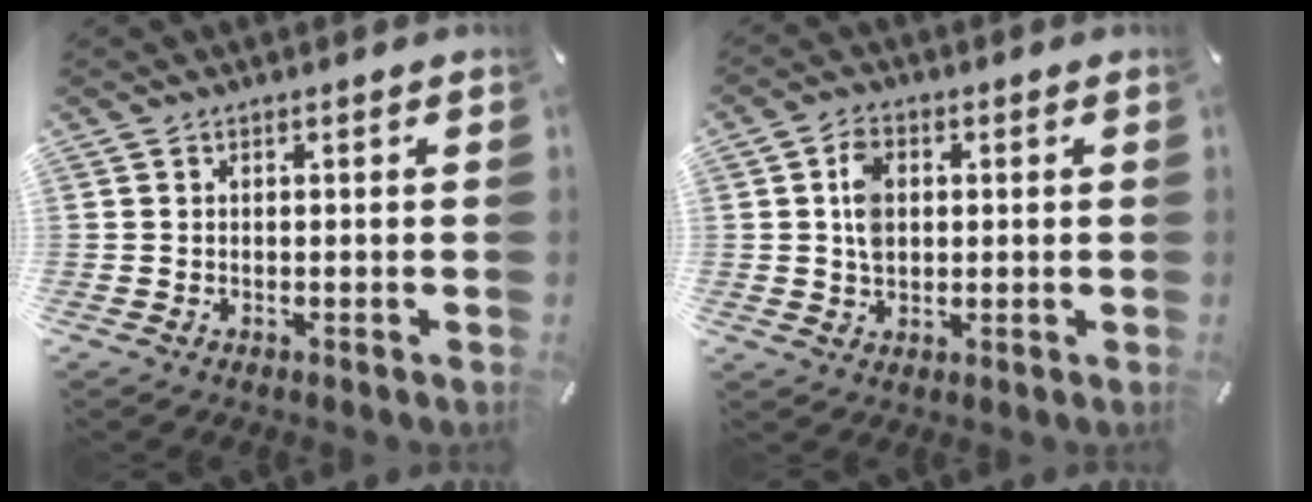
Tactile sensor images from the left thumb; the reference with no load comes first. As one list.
[{"total": 5.9, "force": [0.9, 4.3, 3.9], "torque": [-0.072, 0.002, 0.010]}]